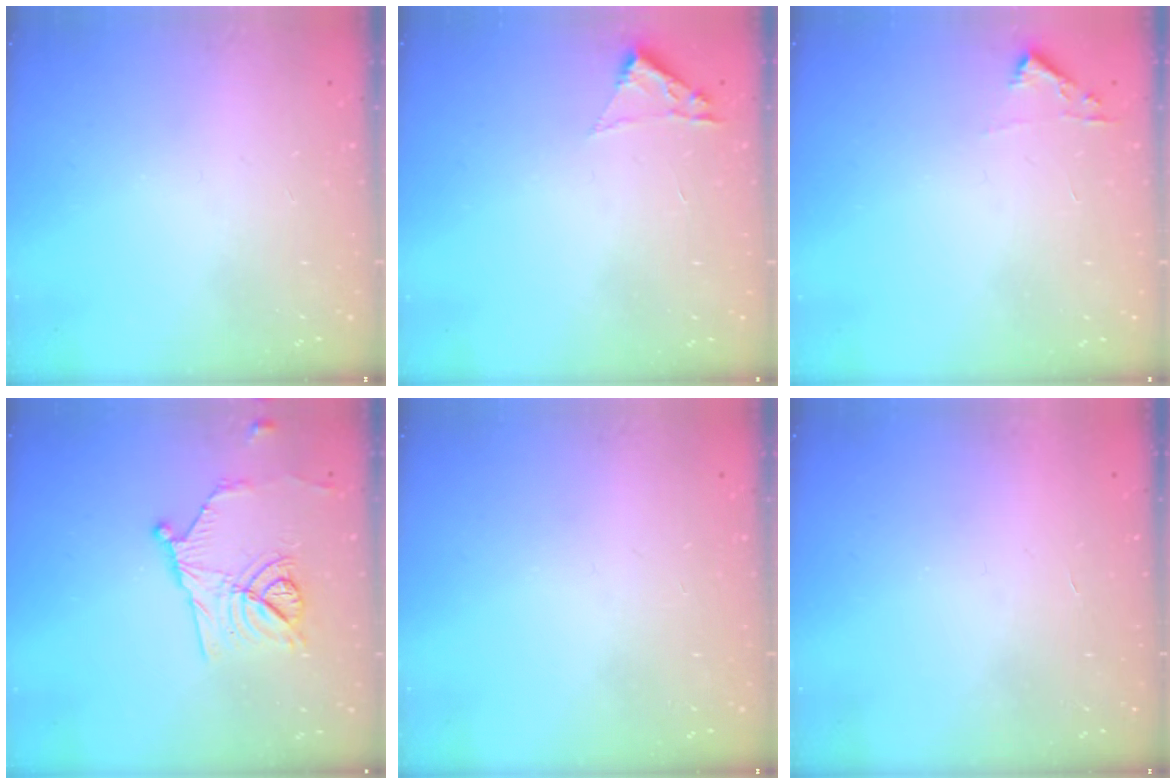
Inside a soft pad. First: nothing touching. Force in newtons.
{"total": 1.8, "press": 1.8, "slide": 0.2}
{"total": 3.3, "press": 3.3, "slide": 0.4}
{"total": 13.6, "press": 13.4, "slide": 2.4}
{"total": 0.0}
{"total": 1.8, "press": 1.8, "slide": 0.1}